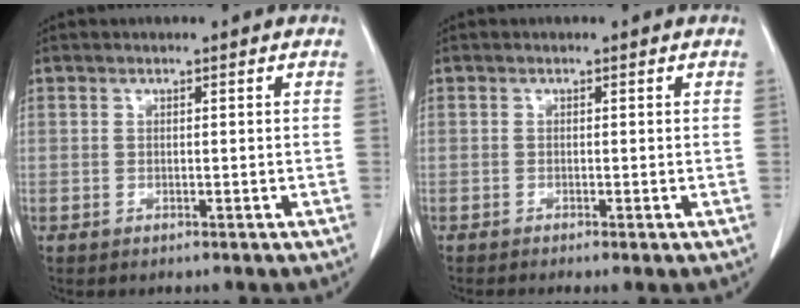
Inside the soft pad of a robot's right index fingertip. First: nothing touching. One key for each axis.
{"total": 1.0, "fx": -0.7, "fy": 0.0, "fz": 0.8, "tx": -0.014, "ty": -0.003, "tz": -0.014}